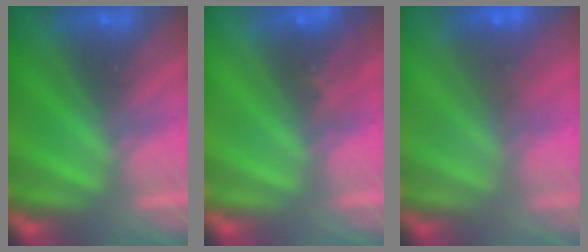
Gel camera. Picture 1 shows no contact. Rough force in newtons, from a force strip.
{"total": 2.6}
{"total": 6.7}